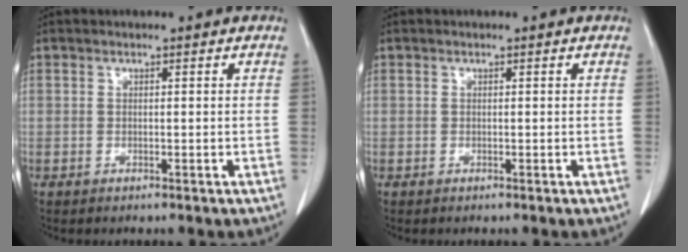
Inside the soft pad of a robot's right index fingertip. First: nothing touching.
{"total": 0.0}